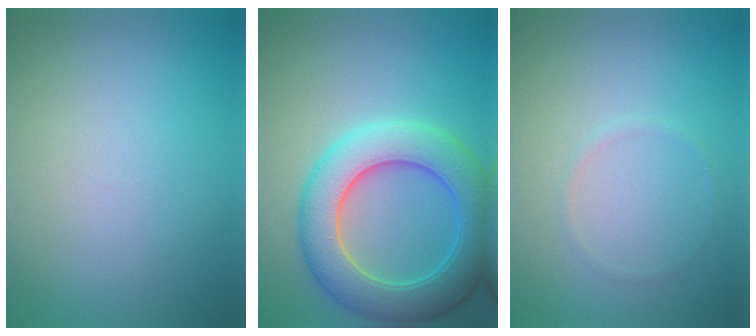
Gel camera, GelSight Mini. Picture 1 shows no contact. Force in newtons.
{"total": 7.9, "press": 7.9, "slide": 0.3}
{"total": 0.6, "press": 0.6, "slide": 0.0}